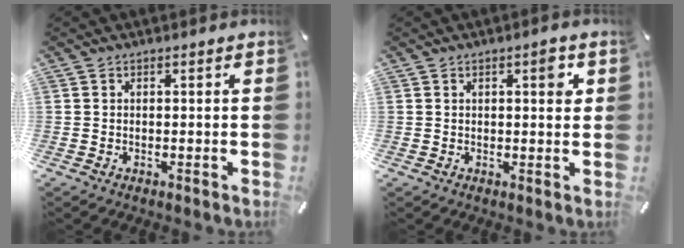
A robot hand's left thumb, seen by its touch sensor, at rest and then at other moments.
{"total": 3.7, "force": [1.5, 1.4, 3.1], "torque": [-0.032, -0.005, 0.015]}